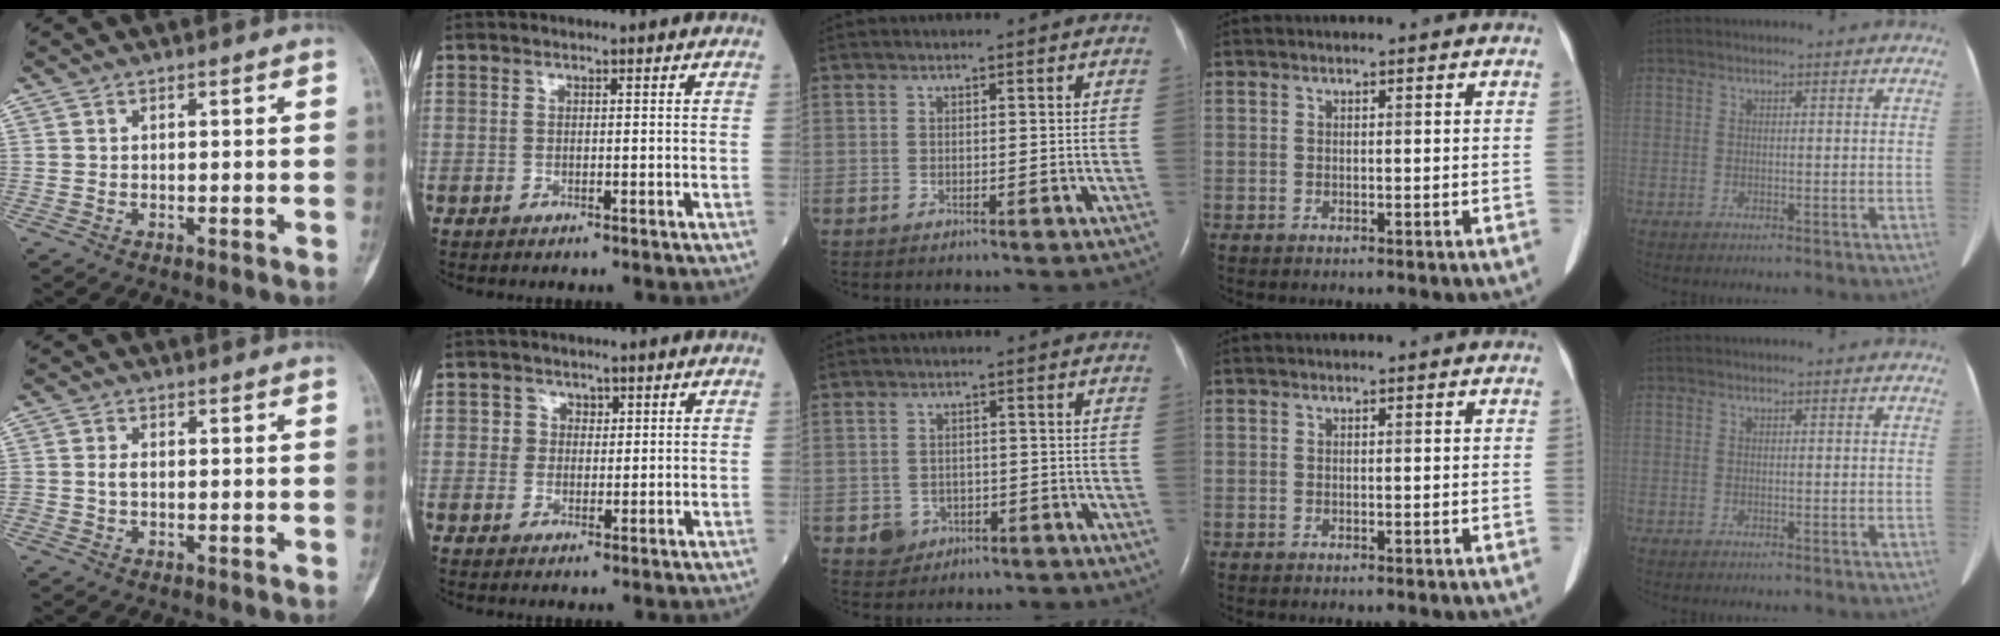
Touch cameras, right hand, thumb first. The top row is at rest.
{"thumb": {"total": 1.8, "force": [-0.1, 1.3, 1.3], "torque": [-0.026, 0.003, -0.003]}, "index": {"total": 2.2, "force": [0.7, 2.1, 0.1], "torque": [0.008, 0.001, 0.006]}, "middle": {"total": 3.6, "force": [-1.8, 3.1, 0.4], "torque": [-0.004, 0.012, -0.020]}}